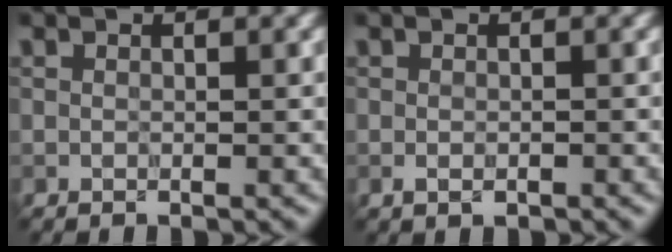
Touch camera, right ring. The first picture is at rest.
{"total": 1.0, "force": [-0.4, 0.6, 0.7], "torque": [-0.012, 0.001, -0.007]}